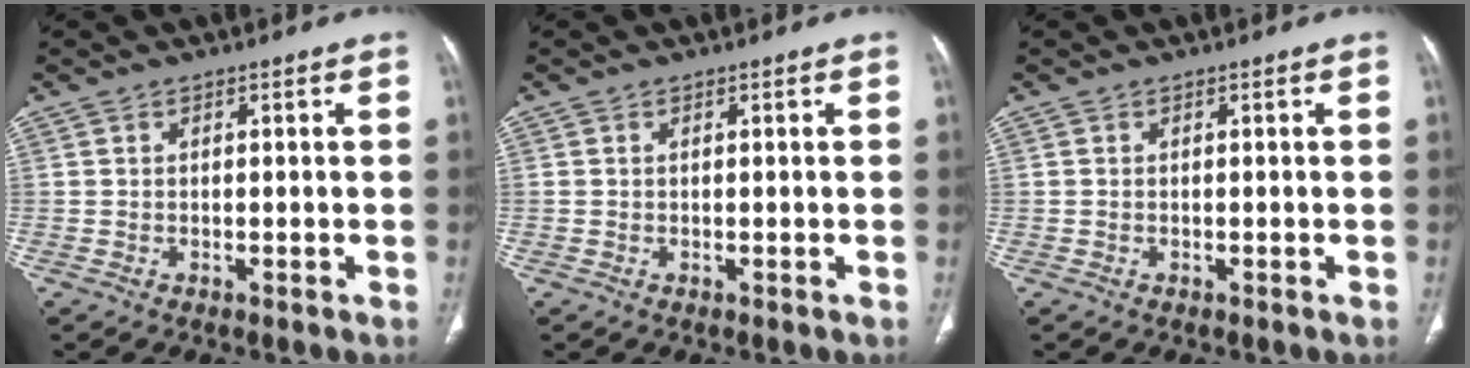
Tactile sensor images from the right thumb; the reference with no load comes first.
{"total": 0.0}
{"total": 0.0}